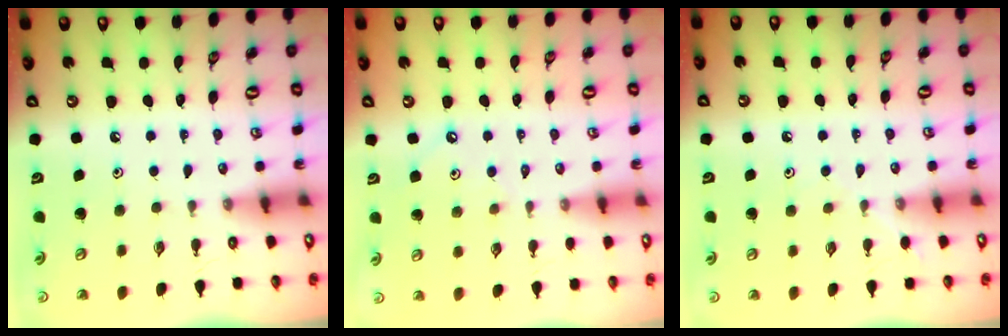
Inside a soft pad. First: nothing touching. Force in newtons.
{"total": 1.0, "press": 0.9, "slide": 0.2}
{"total": 5.5, "press": 5.4, "slide": 0.7}